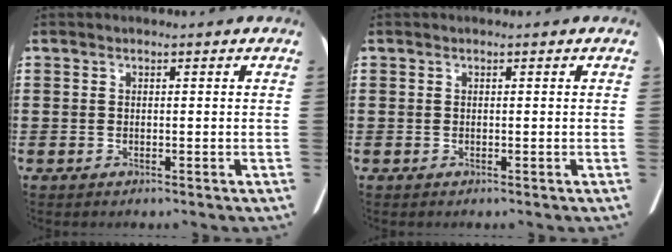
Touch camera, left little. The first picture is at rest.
{"total": 0.0}